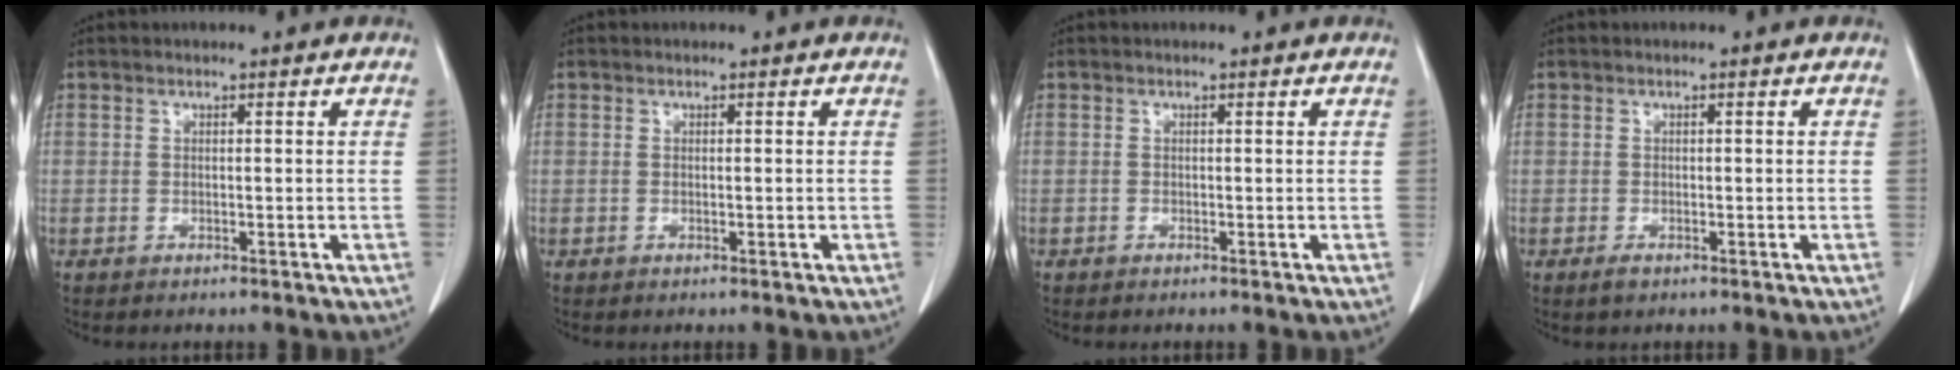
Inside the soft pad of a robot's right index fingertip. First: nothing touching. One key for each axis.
{"total": 0.0}
{"total": 0.0}
{"total": 1.1, "fx": -0.6, "fy": 0.6, "fz": 0.6, "tx": -0.014, "ty": -0.002, "tz": -0.008}